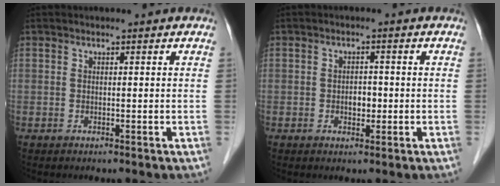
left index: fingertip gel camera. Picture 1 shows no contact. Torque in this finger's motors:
{"motor_torque": [0.17, 0.14, 0.02, 0.03]}